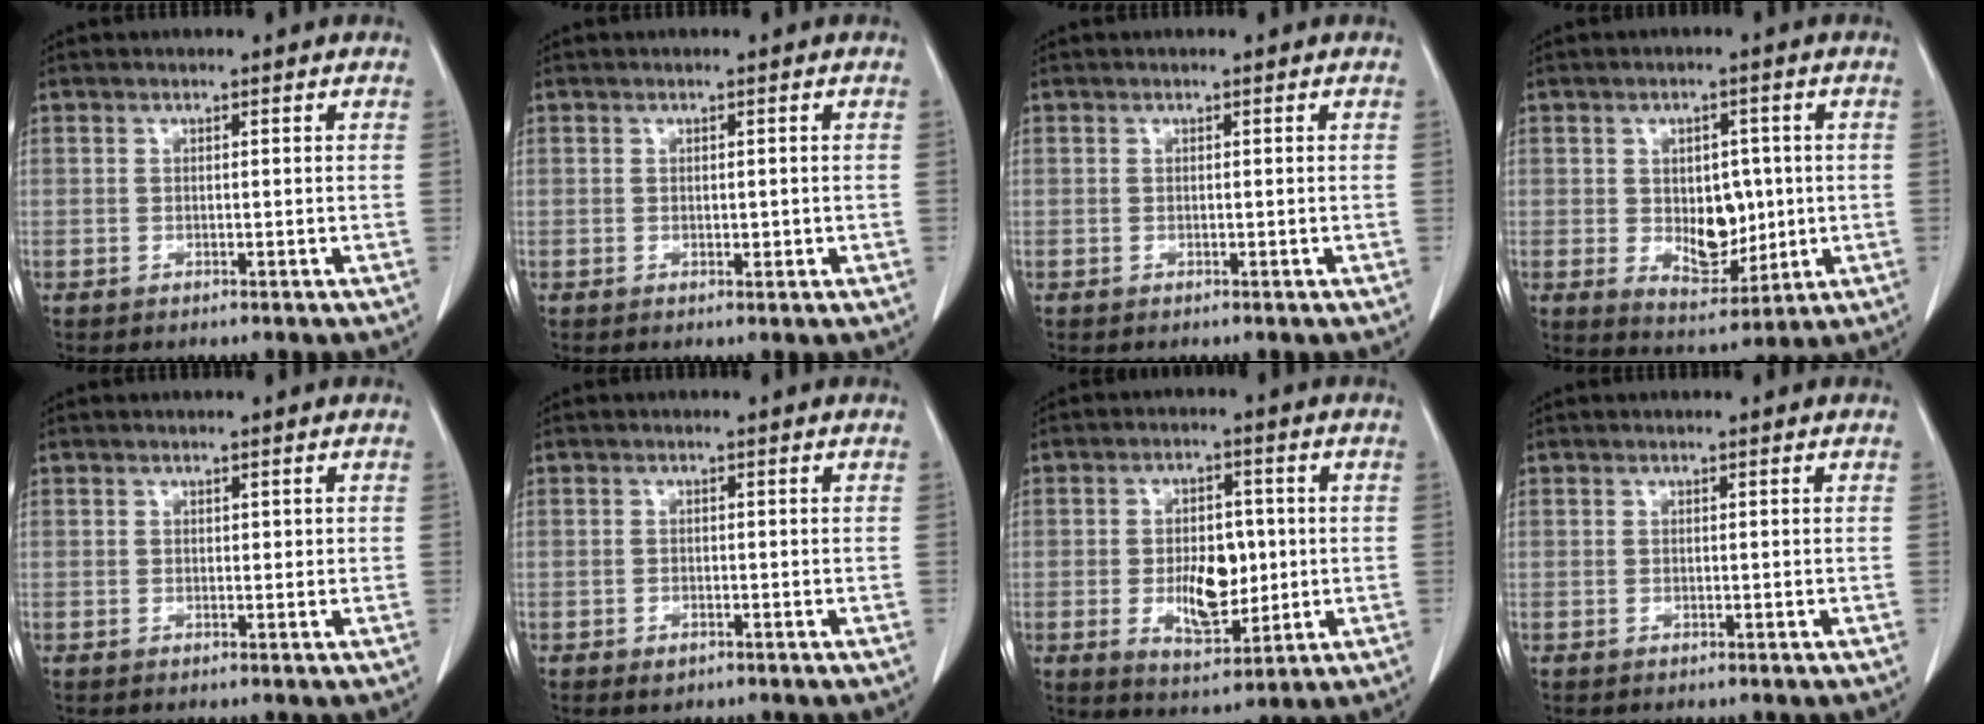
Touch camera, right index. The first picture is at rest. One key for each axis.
{"total": 1.1, "fx": -0.1, "fy": 0.5, "fz": 1.0, "tx": -0.014, "ty": -0.002, "tz": 0.001}
{"total": 0.0}
{"total": 8.3, "fx": 0.0, "fy": 5.1, "fz": 6.6, "tx": -0.097, "ty": 0.001, "tz": 0.016}
{"total": 0.7, "fx": 0.2, "fy": 0.5, "fz": 0.5, "tx": -0.003, "ty": 0.000, "tz": 0.004}
{"total": 1.2, "fx": -0.6, "fy": 0.8, "fz": 0.6, "tx": -0.005, "ty": 0.002, "tz": -0.002}
{"total": 8.9, "fx": -0.7, "fy": 4.4, "fz": 7.7, "tx": -0.129, "ty": 0.000, "tz": -0.001}
{"total": 0.0}